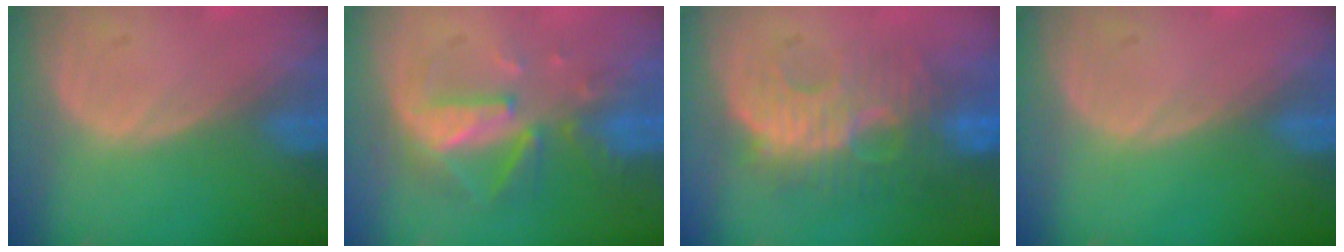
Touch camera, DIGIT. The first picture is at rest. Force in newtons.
{"total": 8.1, "press": 7.4, "slide": 3.2}
{"total": 9.7, "press": 9.4, "slide": 2.5}
{"total": 0.0}